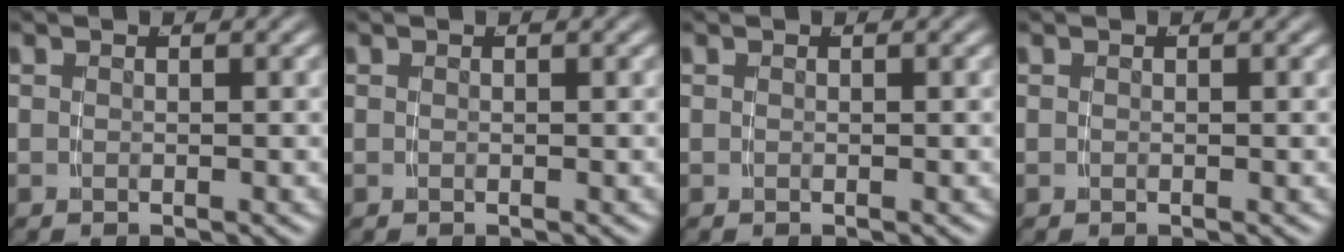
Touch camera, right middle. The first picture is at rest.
{"total": 0.0}
{"total": 0.0}
{"total": 0.0}